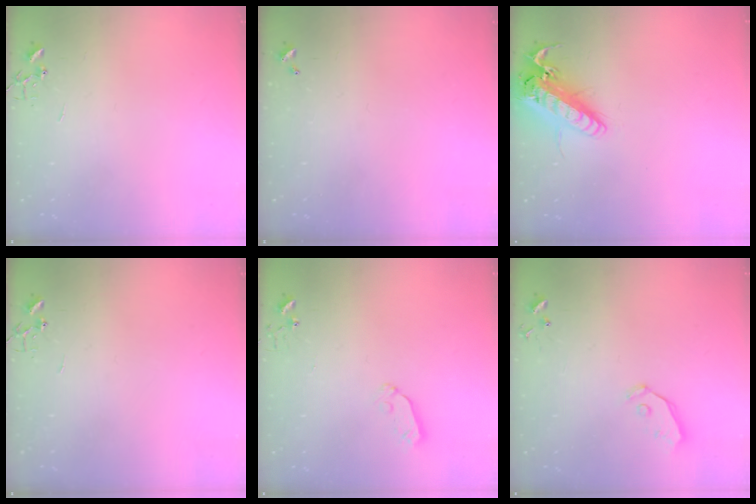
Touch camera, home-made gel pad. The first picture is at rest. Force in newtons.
{"total": 0.0}
{"total": 19.1, "press": 18.8, "slide": 3.3}
{"total": 0.0}
{"total": 3.7, "press": 3.7, "slide": 0.5}
{"total": 4.9, "press": 4.9, "slide": 0.2}